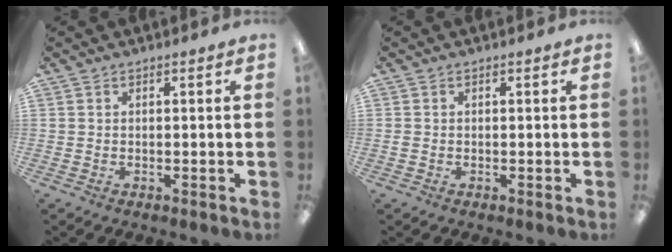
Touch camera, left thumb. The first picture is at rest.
{"total": 0.7, "force": [-0.2, 0.5, 0.4], "torque": [-0.007, 0.003, -0.004]}